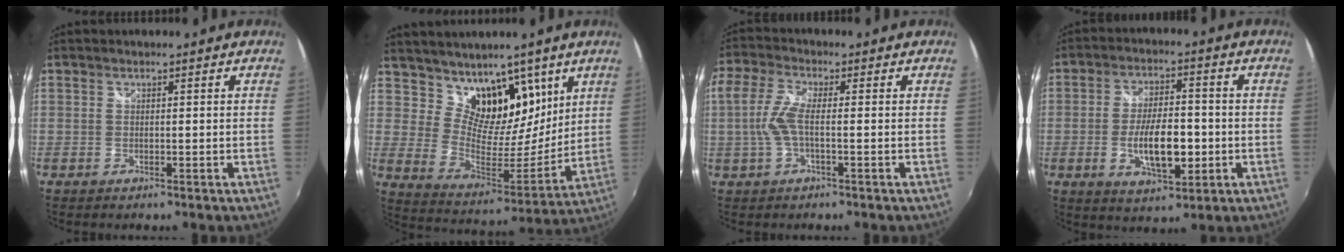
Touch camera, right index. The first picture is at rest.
{"total": 15.6, "force": [9.8, 9.5, 7.7], "torque": [-0.120, -0.012, 0.173]}
{"total": 6.1, "force": [-0.7, 1.6, 5.8], "torque": [-0.131, 0.006, -0.013]}
{"total": 10.6, "force": [-2.3, 4.2, 9.5], "torque": [-0.175, -0.005, -0.031]}